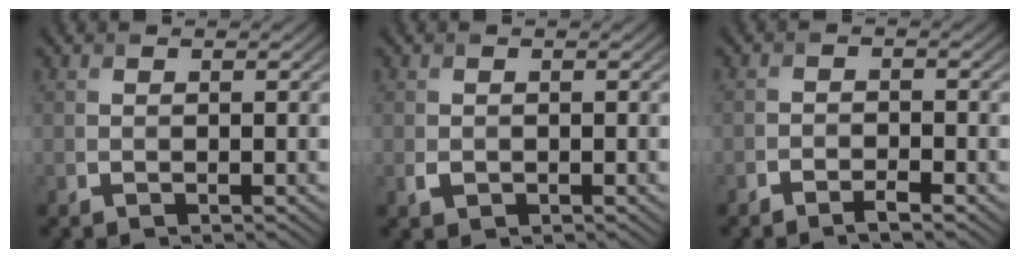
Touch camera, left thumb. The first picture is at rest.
{"total": 1.0, "force": [-0.2, 0.8, 0.5], "torque": [-0.009, -0.007, -0.004]}
{"total": 1.8, "force": [-1.5, 0.4, 1.0], "torque": [-0.019, -0.001, -0.030]}